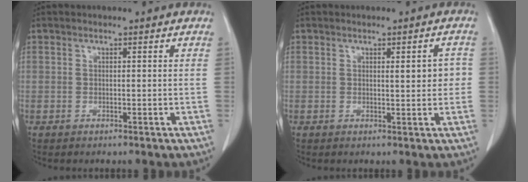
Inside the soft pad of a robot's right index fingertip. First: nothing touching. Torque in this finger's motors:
{"motor_torque": [0.23, 0.23, 0.02, 0.01]}